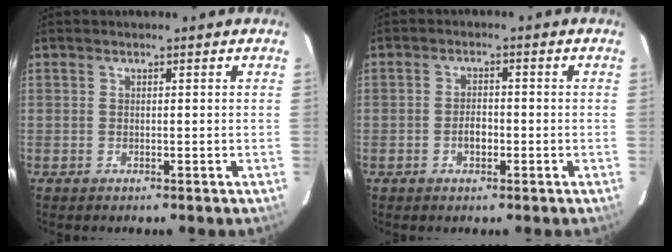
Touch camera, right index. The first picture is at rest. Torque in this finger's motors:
{"motor_torque": [0.41, -0.33, 0.23, 0.04]}